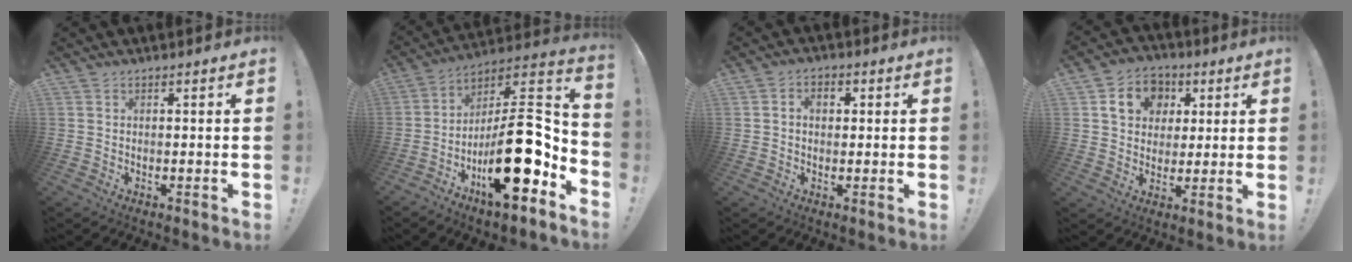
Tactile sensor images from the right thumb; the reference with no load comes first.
{"total": 23.2, "force": [-6.8, 9.0, 20.3], "torque": [-0.323, 0.025, -0.108]}
{"total": 3.3, "force": [0.4, 2.4, 2.1], "torque": [-0.026, 0.002, 0.003]}
{"total": 12.0, "force": [4.4, 9.8, 5.2], "torque": [-0.087, -0.003, 0.090]}